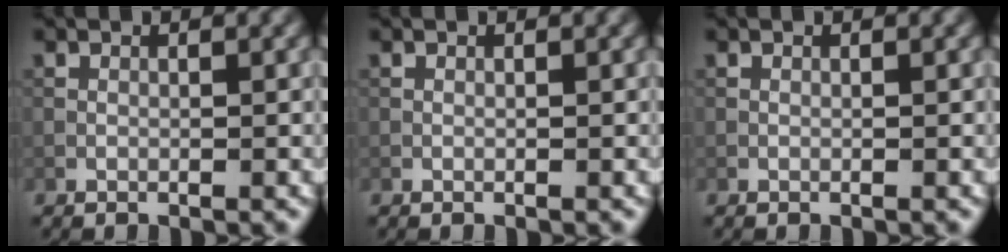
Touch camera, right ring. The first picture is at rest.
{"total": 0.0}
{"total": 0.0}